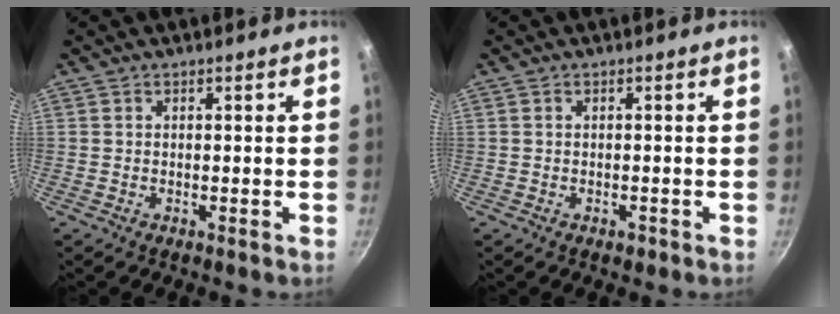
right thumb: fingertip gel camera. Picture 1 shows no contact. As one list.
[{"total": 1.1, "force": [-0.6, 0.7, 0.7], "torque": [-0.009, 0.004, -0.005]}]